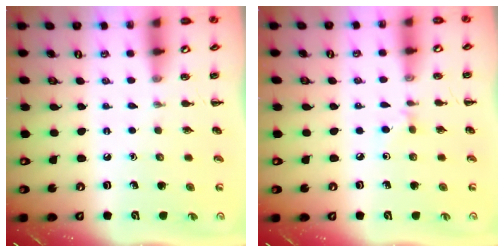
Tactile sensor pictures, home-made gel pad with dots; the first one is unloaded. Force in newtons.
{"total": 3.8, "press": 3.6, "slide": 1.2}